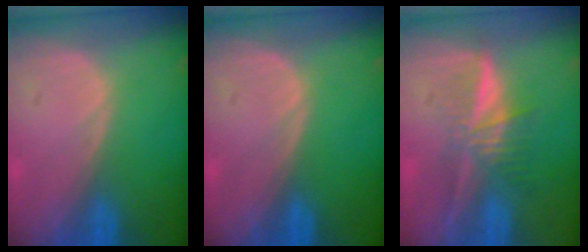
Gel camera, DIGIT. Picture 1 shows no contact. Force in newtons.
{"total": 0.0}
{"total": 5.9, "press": 5.6, "slide": 2.0}